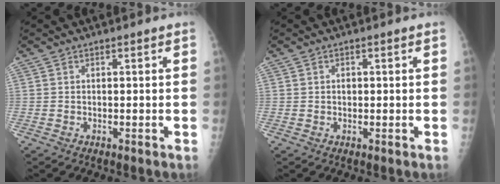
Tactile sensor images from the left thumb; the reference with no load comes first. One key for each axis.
{"total": 0.9, "fx": 0.2, "fy": 0.8, "fz": 0.5, "tx": -0.005, "ty": 0.002, "tz": 0.002}